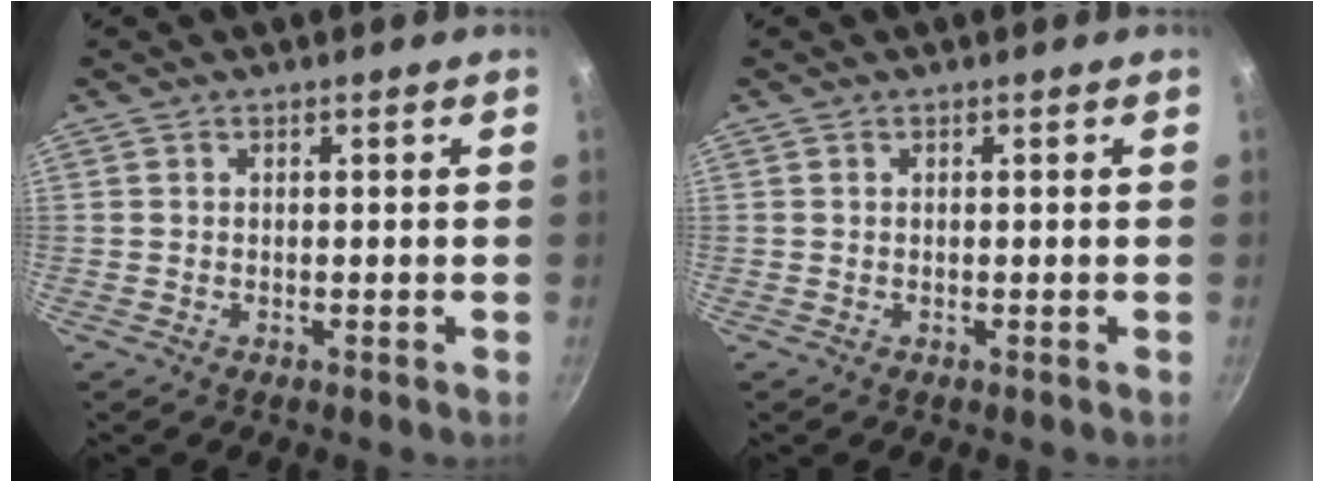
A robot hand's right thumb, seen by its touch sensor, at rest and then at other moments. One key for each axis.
{"total": 0.0}